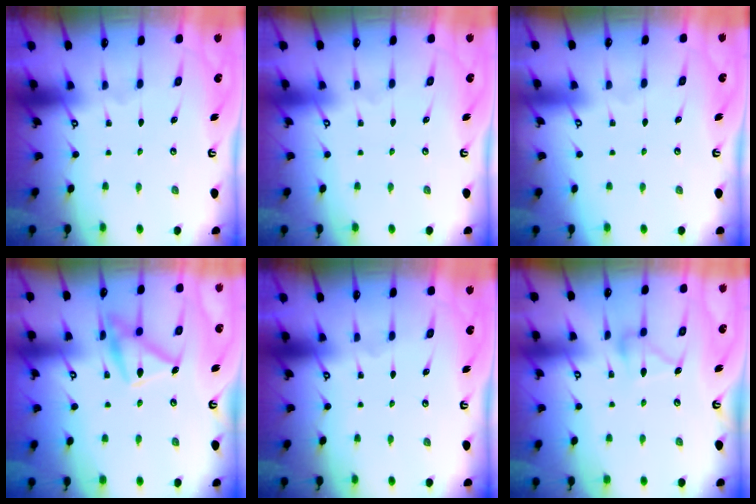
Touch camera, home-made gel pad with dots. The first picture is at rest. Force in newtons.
{"total": 3.9, "press": 3.9, "slide": 0.1}
{"total": 3.9, "press": 3.9, "slide": 0.1}
{"total": 15.1, "press": 15.0, "slide": 1.0}
{"total": 0.0}
{"total": 9.9, "press": 9.9, "slide": 0.6}